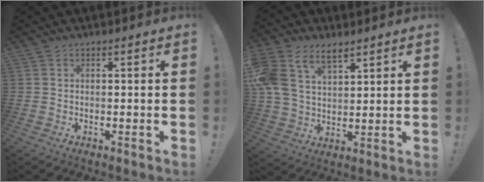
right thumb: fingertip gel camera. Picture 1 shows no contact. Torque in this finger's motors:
{"motor_torque": [0.29, 0.54, 0.66, 0.15, 0.18]}